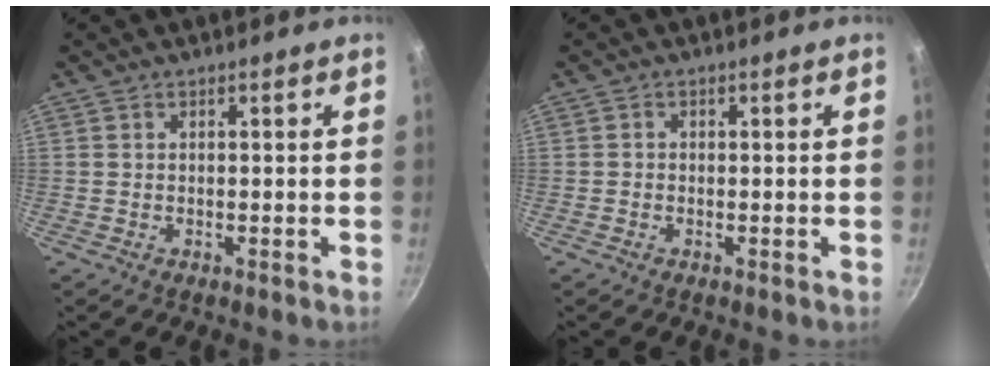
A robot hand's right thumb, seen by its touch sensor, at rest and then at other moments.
{"total": 0.5, "force": [-0.2, 0.5, 0.1], "torque": [-0.001, 0.002, -0.005]}